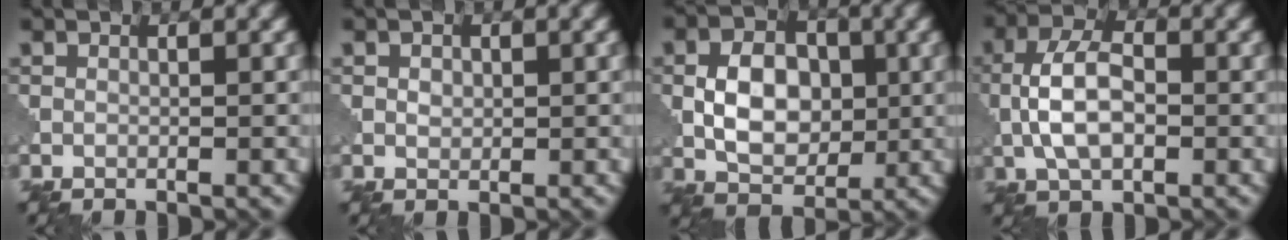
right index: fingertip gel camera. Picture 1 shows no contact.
{"total": 0.9, "force": [0.2, 0.8, 0.5], "torque": [-0.009, 0.000, 0.003]}
{"total": 5.8, "force": [-0.1, 3.9, 4.2], "torque": [-0.069, 0.001, -0.002]}
{"total": 5.7, "force": [-0.4, 3.1, 4.8], "torque": [-0.099, 0.007, -0.014]}